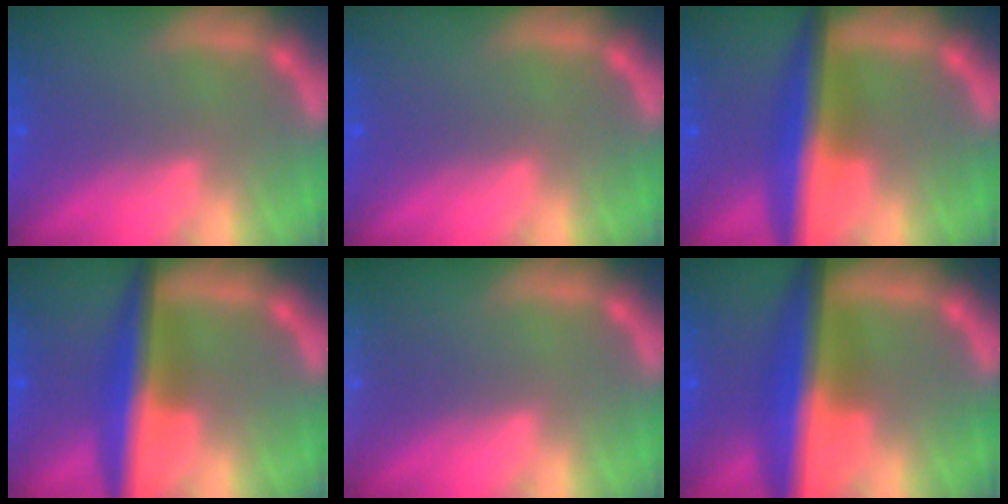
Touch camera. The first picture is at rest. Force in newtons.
{"total": 0.0}
{"total": 7.0}
{"total": 6.6}
{"total": 9.5}
{"total": 8.5}